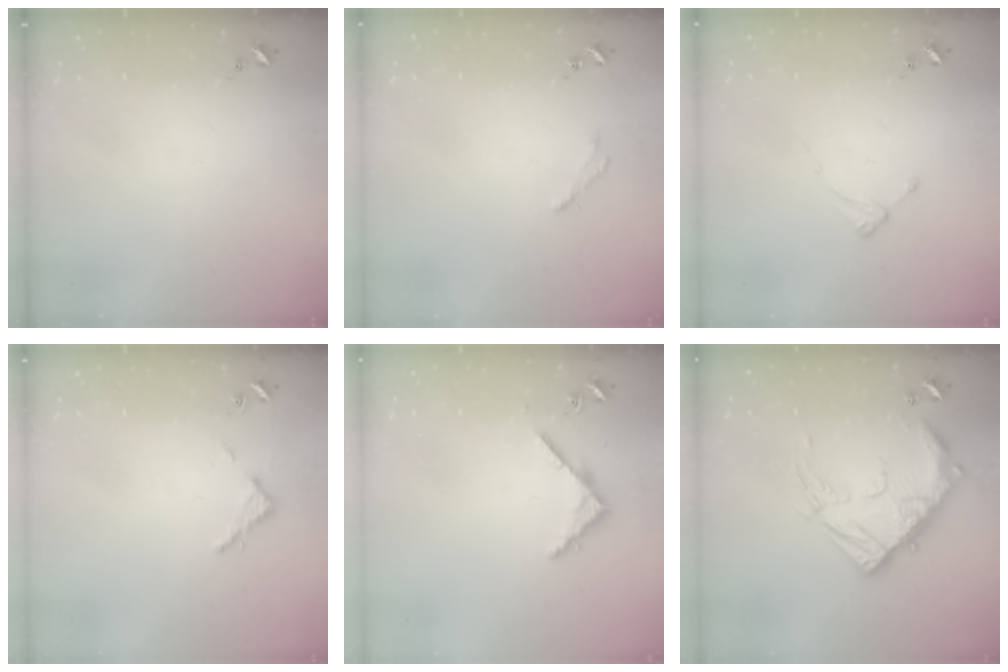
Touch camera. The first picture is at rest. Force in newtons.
{"total": 2.5, "press": 2.5, "slide": 0.2}
{"total": 2.4, "press": 2.4, "slide": 0.3}
{"total": 2.8, "press": 2.8, "slide": 0.3}
{"total": 3.7, "press": 3.7, "slide": 0.3}
{"total": 17.8, "press": 17.7, "slide": 1.9}